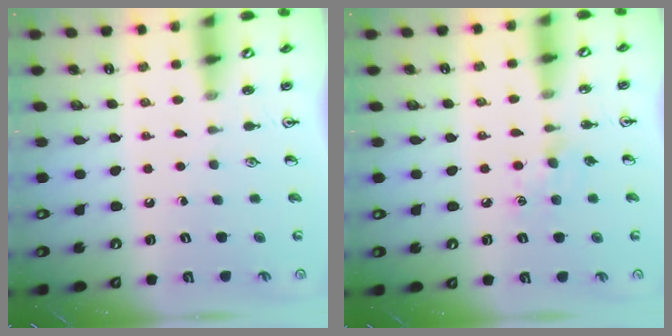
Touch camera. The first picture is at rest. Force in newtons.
{"total": 5.3, "press": 5.3, "slide": 0.7}